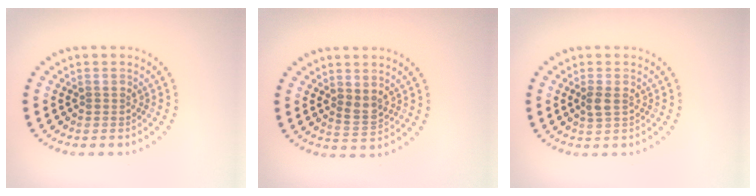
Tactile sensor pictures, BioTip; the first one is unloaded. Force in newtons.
{"total": 1.7, "press": 1.6, "slide": 0.7}
{"total": 1.2, "press": 1.2, "slide": 0.3}